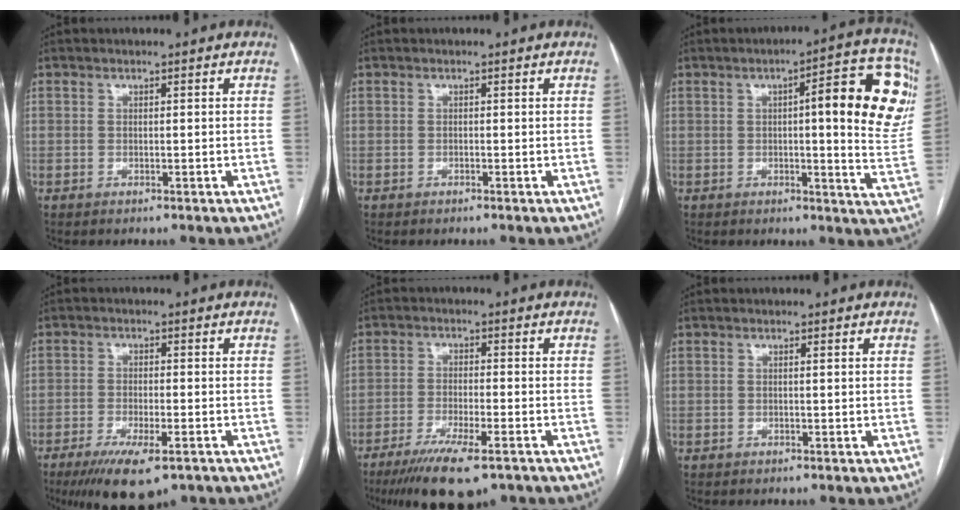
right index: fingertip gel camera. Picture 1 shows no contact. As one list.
[{"total": 0.0}, {"total": 15.5, "force": [4.2, 2.9, 14.7], "torque": [-0.159, 0.013, 0.039]}, {"total": 9.7, "force": [-6.5, 2.8, 6.7], "torque": [-0.108, -0.018, -0.101]}, {"total": 11.1, "force": [-7.8, 2.3, 7.5], "torque": [-0.122, -0.022, -0.122]}, {"total": 0.0}]